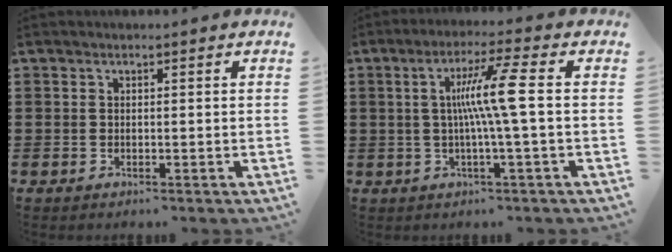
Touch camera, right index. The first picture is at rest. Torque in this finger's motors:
{"motor_torque": [1.27, -0.38, 0.40, 0.21]}